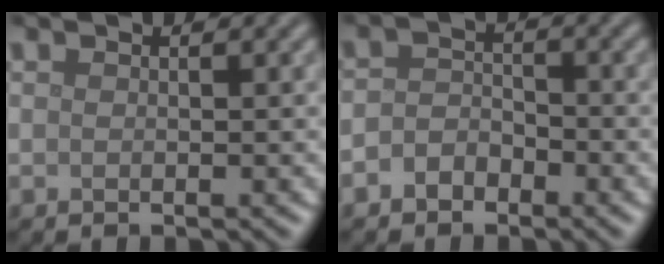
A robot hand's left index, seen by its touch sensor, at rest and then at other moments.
{"total": 2.2, "force": [-1.3, 1.5, 0.8], "torque": [-0.014, 0.007, -0.031]}